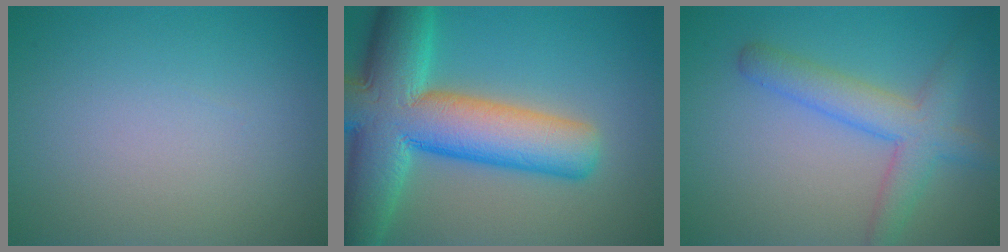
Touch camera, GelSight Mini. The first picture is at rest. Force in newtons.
{"total": 13.5, "press": 13.5, "slide": 0.7}
{"total": 4.5, "press": 4.5, "slide": 0.2}